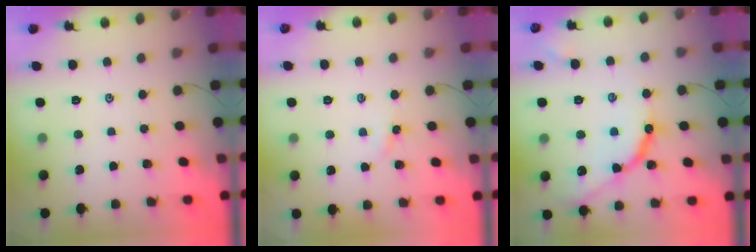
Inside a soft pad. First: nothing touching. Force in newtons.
{"total": 1.7, "press": 1.6, "slide": 0.3}
{"total": 11.7, "press": 11.6, "slide": 1.3}